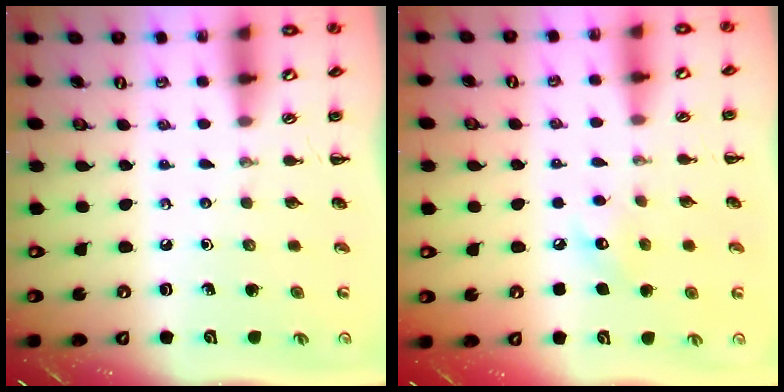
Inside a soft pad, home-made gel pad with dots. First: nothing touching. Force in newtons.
{"total": 6.4, "press": 6.3, "slide": 1.2}